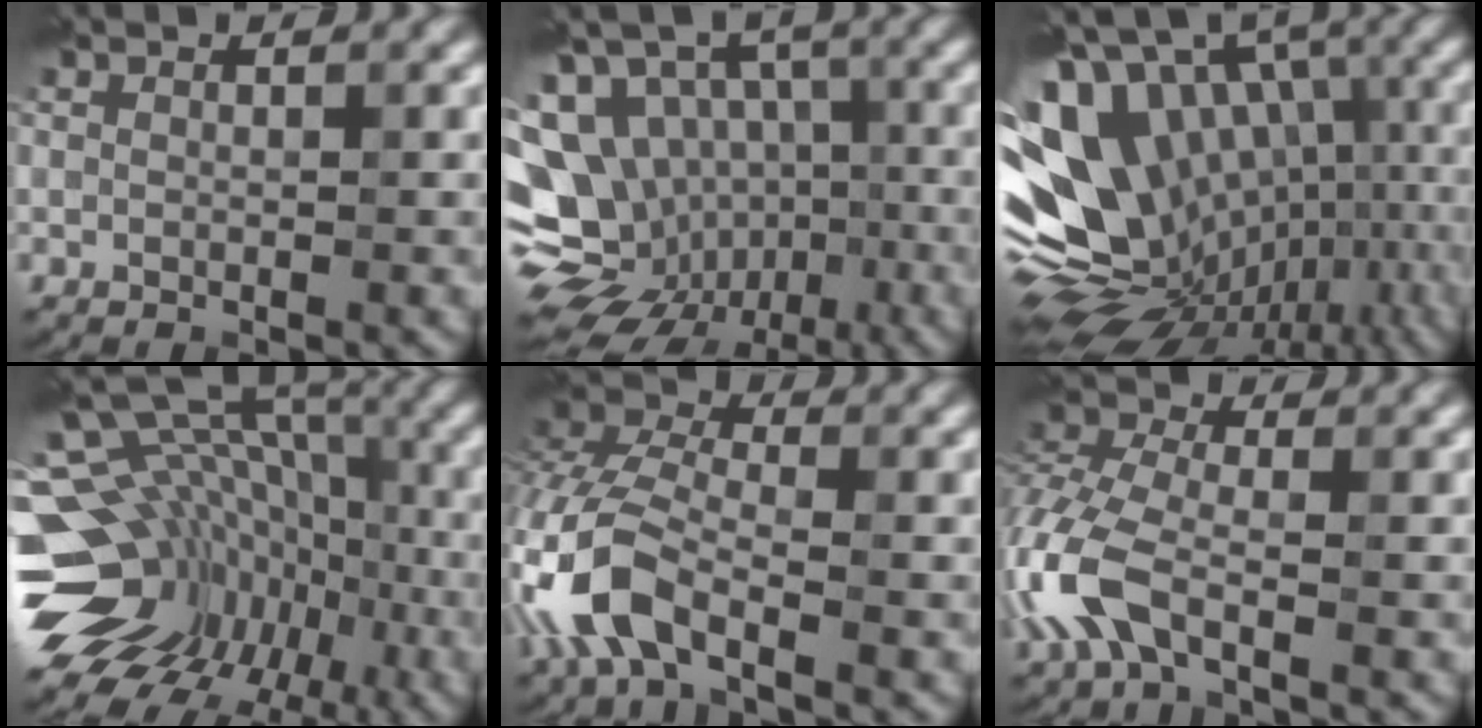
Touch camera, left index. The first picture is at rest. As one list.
[{"total": 15.4, "force": [-5.3, 12.5, 7.2], "torque": [-0.151, -0.018, -0.075]}, {"total": 16.4, "force": [-1.5, 11.7, 11.4], "torque": [-0.198, -0.006, 0.008]}, {"total": 15.5, "force": [-5.0, 11.1, 9.6], "torque": [-0.157, 0.015, -0.042]}, {"total": 7.9, "force": [-3.6, 4.0, 5.8], "torque": [-0.138, 0.004, -0.089]}, {"total": 7.2, "force": [-2.8, 3.7, 5.5], "torque": [-0.144, 0.005, -0.076]}]